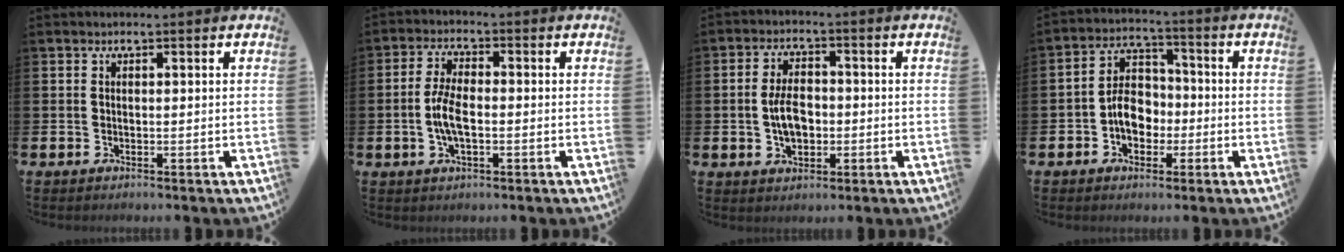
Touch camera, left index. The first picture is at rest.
{"total": 5.1, "force": [-0.5, 2.1, 4.6], "torque": [-0.092, 0.000, -0.015]}
{"total": 5.0, "force": [-0.6, 3.0, 3.9], "torque": [-0.055, 0.002, -0.015]}
{"total": 5.9, "force": [-1.3, 4.5, 3.6], "torque": [-0.060, 0.012, -0.029]}